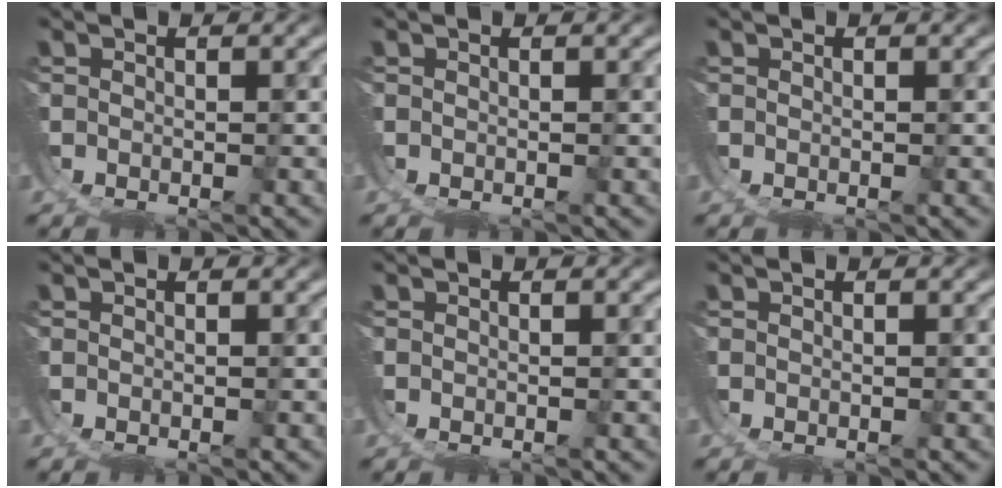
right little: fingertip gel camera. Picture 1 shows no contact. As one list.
[{"total": 0.0}, {"total": 0.0}, {"total": 0.0}, {"total": 0.0}, {"total": 0.0}]